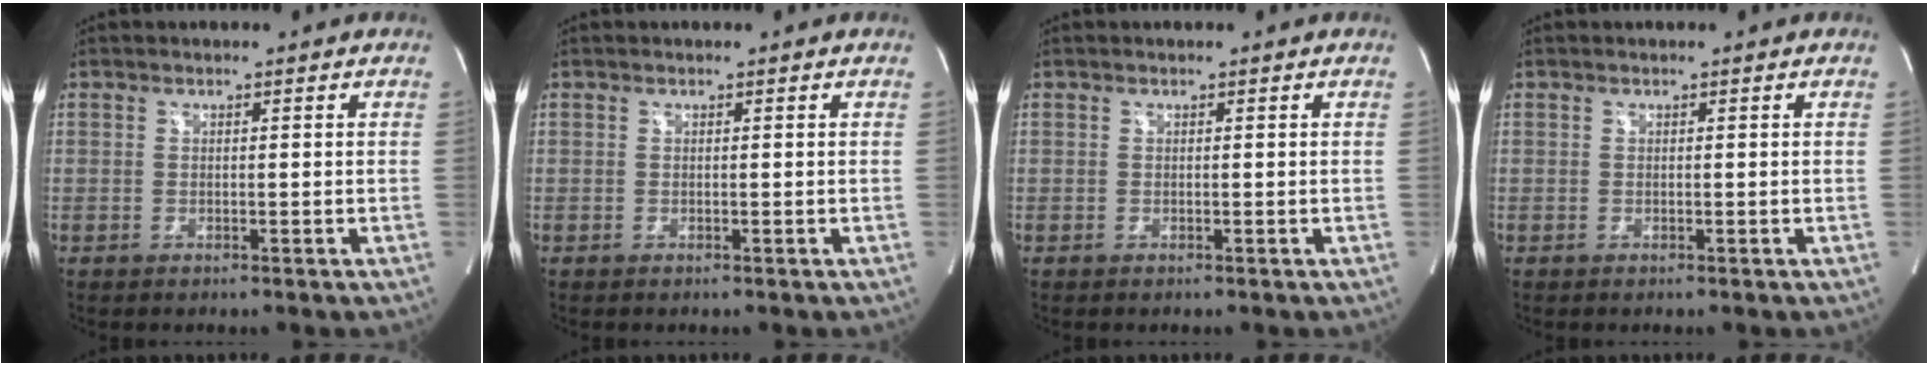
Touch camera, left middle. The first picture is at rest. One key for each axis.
{"total": 0.0}
{"total": 0.0}
{"total": 0.0}